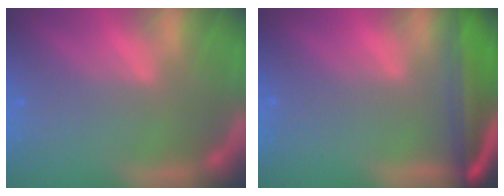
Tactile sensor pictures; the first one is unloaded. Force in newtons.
{"total": 7.5}